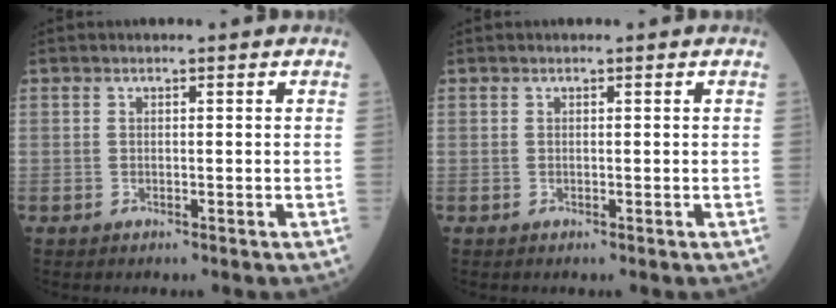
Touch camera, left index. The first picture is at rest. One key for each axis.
{"total": 0.0}